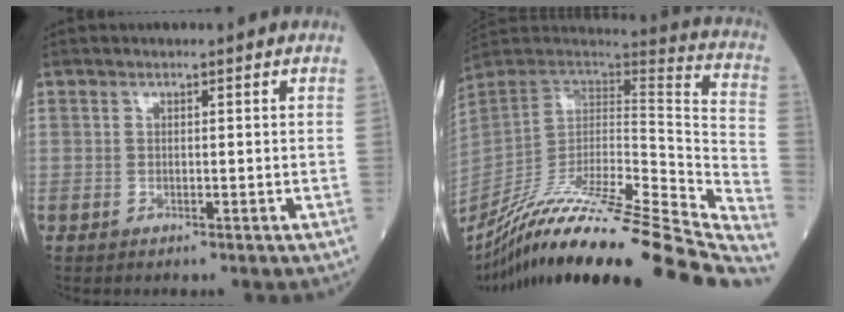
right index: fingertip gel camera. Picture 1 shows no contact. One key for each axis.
{"total": 39.7, "fx": -33.5, "fy": 0.8, "fz": 21.3, "tx": -0.253, "ty": -0.081, "tz": -0.498}